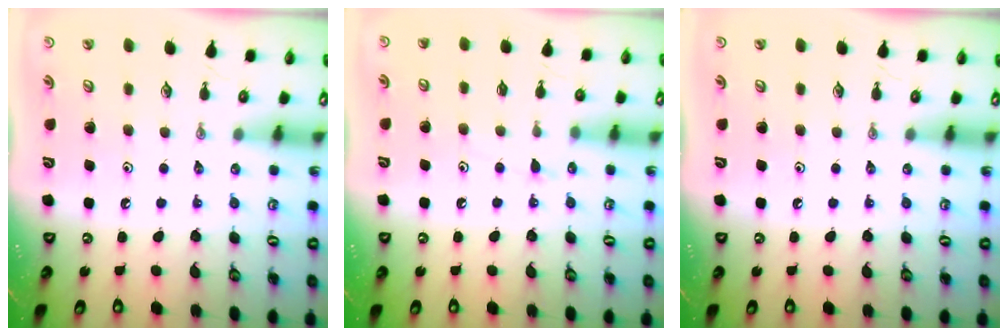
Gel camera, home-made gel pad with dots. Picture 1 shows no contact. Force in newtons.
{"total": 4.6, "press": 4.6, "slide": 0.4}
{"total": 0.0}